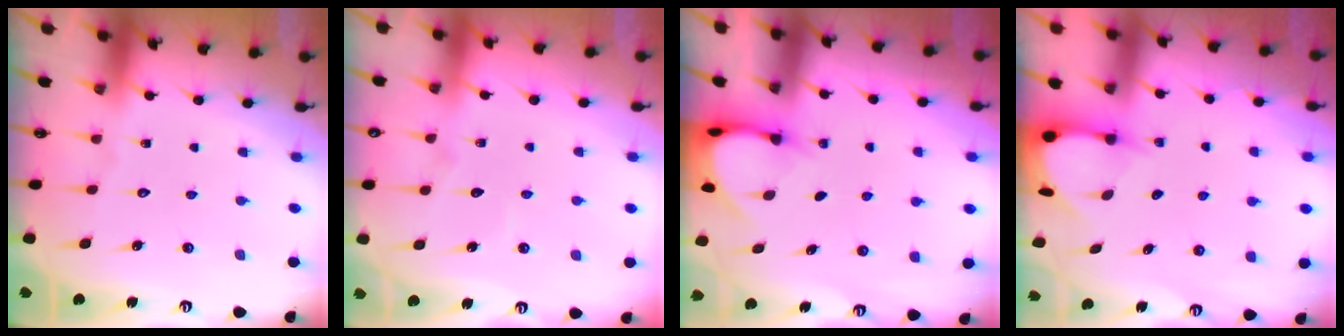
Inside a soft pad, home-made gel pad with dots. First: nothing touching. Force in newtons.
{"total": 5.1, "press": 5.1, "slide": 0.5}
{"total": 4.0, "press": 3.9, "slide": 0.3}
{"total": 3.6, "press": 3.5, "slide": 0.3}